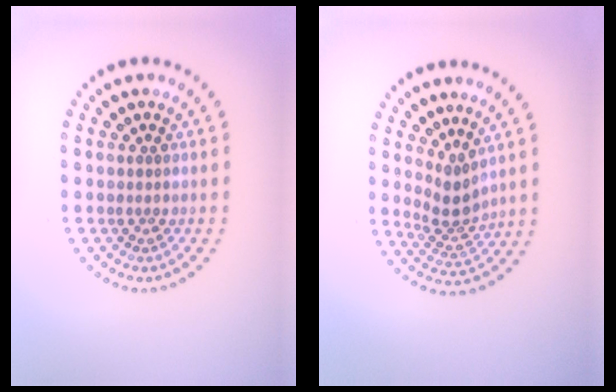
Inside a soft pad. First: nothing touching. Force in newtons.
{"total": 2.5, "press": 1.8, "slide": 1.7}